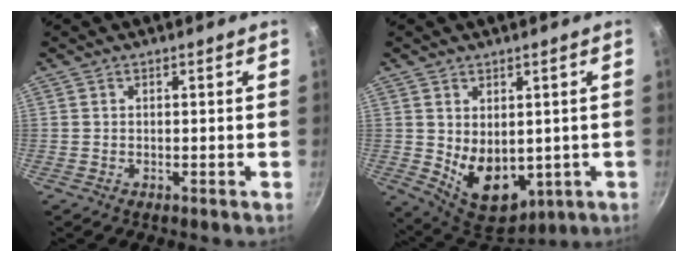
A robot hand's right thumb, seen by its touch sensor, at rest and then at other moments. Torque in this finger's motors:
{"motor_torque": [-0.64, 0.94, 0.68, 0.73, 0.09]}